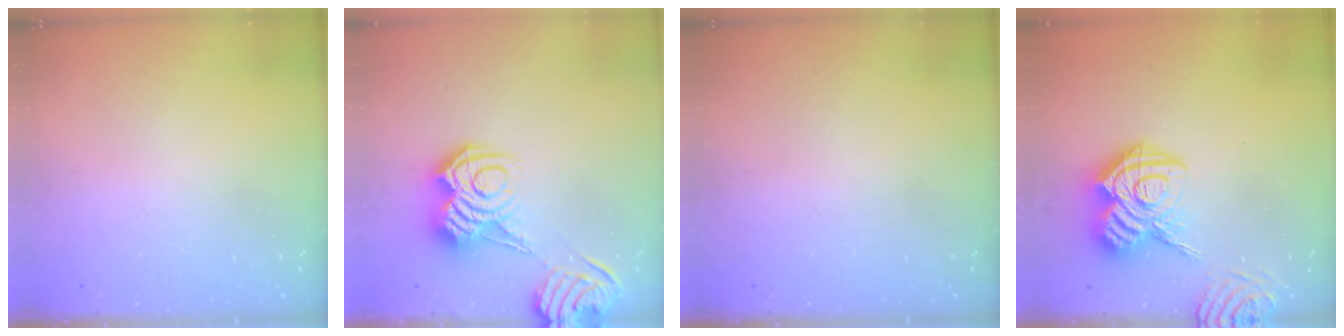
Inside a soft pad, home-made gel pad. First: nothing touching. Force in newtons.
{"total": 9.6, "press": 9.5, "slide": 1.1}
{"total": 0.0}
{"total": 18.1, "press": 18.1, "slide": 1.7}